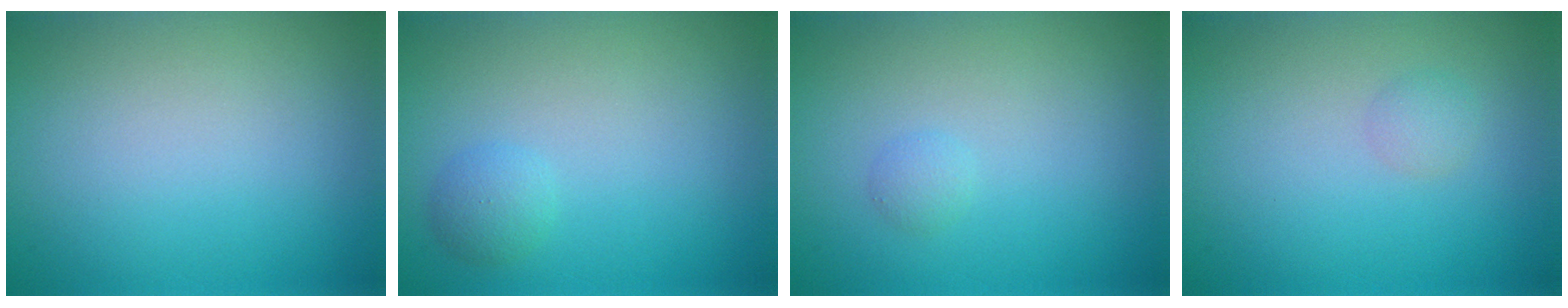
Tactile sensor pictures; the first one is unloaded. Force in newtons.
{"total": 1.3, "press": 1.3, "slide": 0.1}
{"total": 0.8, "press": 0.8, "slide": 0.1}
{"total": 1.0, "press": 1.0, "slide": 0.0}